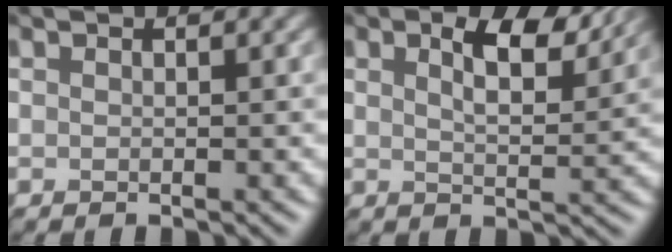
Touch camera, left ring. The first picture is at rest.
{"total": 3.8, "force": [1.9, 1.3, 3.0], "torque": [-0.069, -0.010, 0.042]}